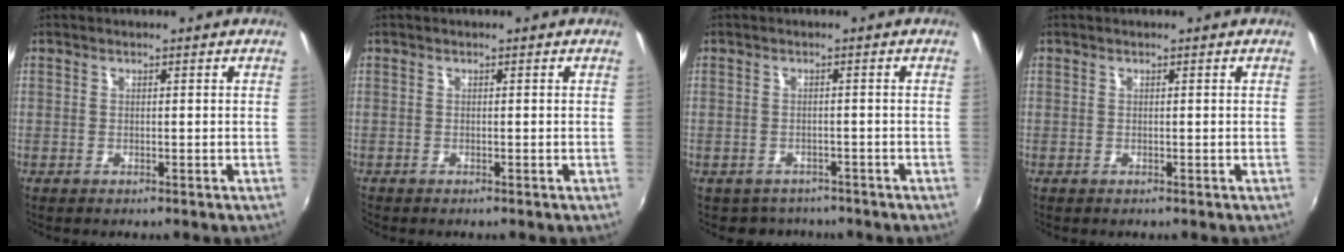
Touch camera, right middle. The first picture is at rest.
{"total": 0.0}
{"total": 4.1, "force": [-3.4, 2.4, 0.4], "torque": [-0.018, -0.009, -0.048]}
{"total": 0.0}